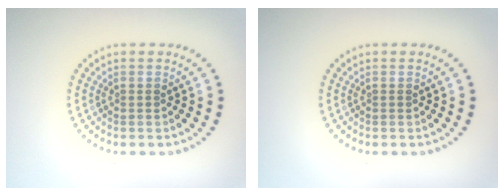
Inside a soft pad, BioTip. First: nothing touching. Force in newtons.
{"total": 0.0}